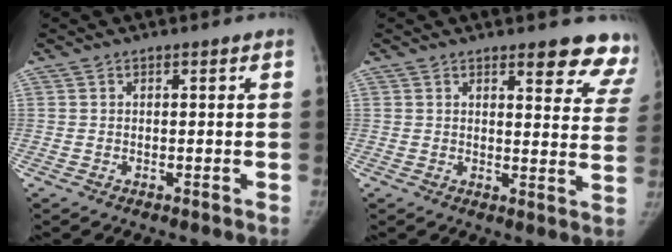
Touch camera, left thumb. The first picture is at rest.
{"total": 11.8, "force": [10.0, 3.6, 5.1], "torque": [-0.007, -0.056, 0.089]}